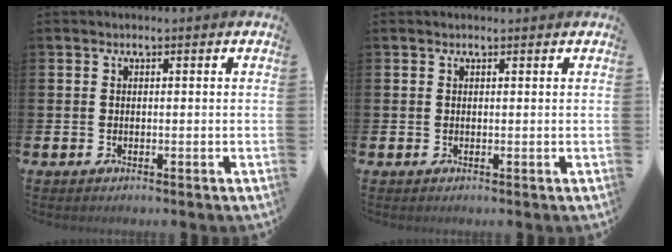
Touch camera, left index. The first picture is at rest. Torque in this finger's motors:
{"motor_torque": [0.73, -1.14, 0.11, 0.01]}